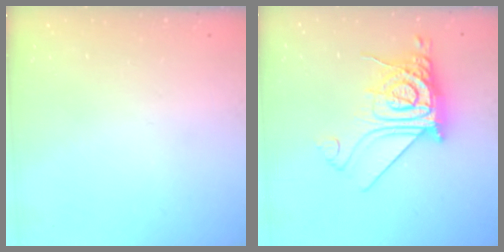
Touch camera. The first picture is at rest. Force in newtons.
{"total": 20.3, "press": 20.2, "slide": 2.3}